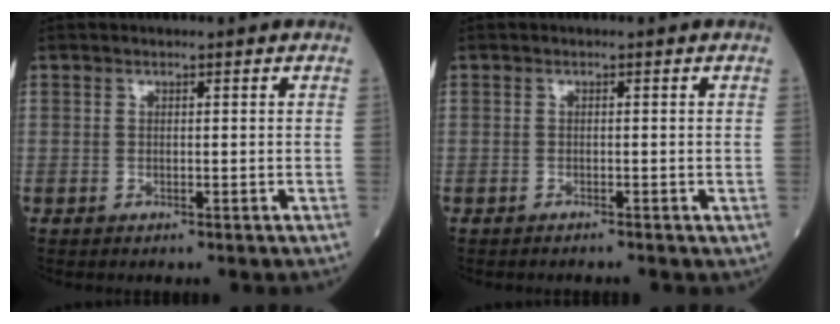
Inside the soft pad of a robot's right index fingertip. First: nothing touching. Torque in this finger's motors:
{"motor_torque": [0.38, -0.41, 0.02, 0.02]}